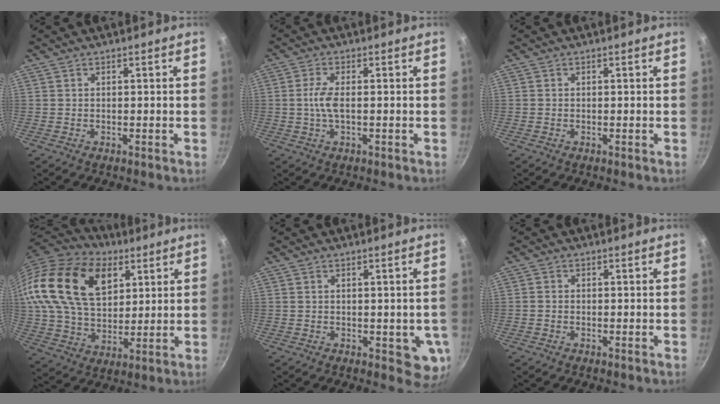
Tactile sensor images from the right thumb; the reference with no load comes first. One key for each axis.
{"total": 4.0, "fx": -0.2, "fy": 1.4, "fz": 3.7, "tx": -0.088, "ty": 0.004, "tz": -0.008}
{"total": 0.0}
{"total": 25.8, "fx": 10.9, "fy": 16.0, "fz": 17.0, "tx": -0.307, "ty": -0.011, "tz": 0.192}
{"total": 6.3, "fx": -0.5, "fy": 3.4, "fz": 5.3, "tx": -0.045, "ty": -0.003, "tz": -0.001}
{"total": 1.1, "fx": -0.4, "fy": 0.9, "fz": 0.4, "tx": -0.006, "ty": 0.003, "tz": -0.010}